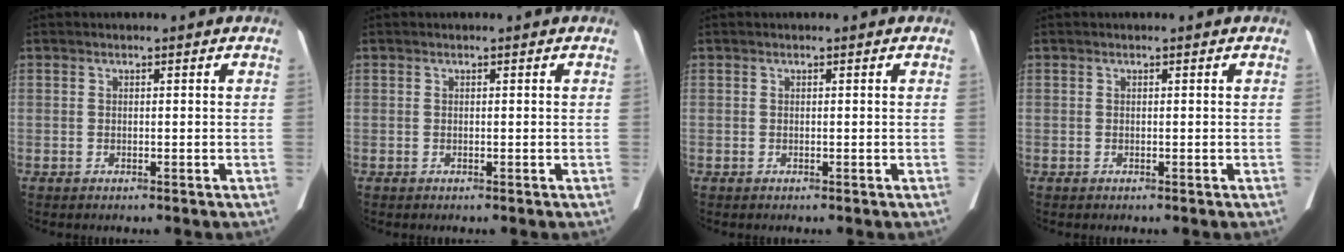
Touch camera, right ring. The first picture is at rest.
{"total": 0.0}
{"total": 0.0}
{"total": 0.0}